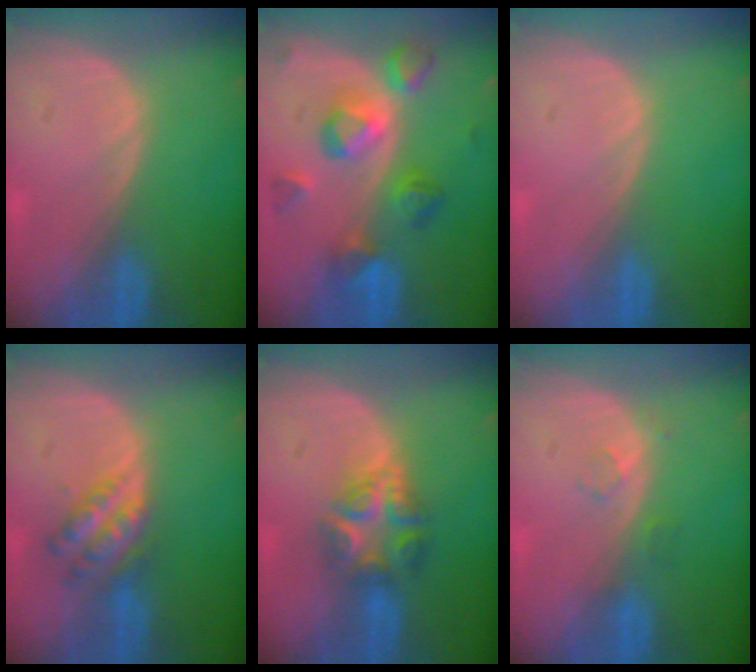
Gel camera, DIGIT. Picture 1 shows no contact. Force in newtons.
{"total": 8.1, "press": 8.1, "slide": 0.3}
{"total": 0.0}
{"total": 5.9, "press": 5.1, "slide": 2.8}
{"total": 6.3, "press": 6.2, "slide": 1.5}
{"total": 1.7, "press": 1.7, "slide": 0.2}